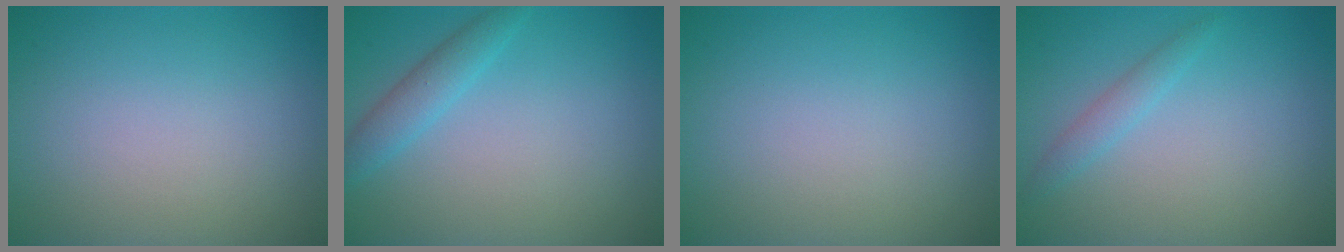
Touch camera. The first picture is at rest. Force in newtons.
{"total": 2.2, "press": 2.2, "slide": 0.1}
{"total": 0.0}
{"total": 1.5, "press": 1.5, "slide": 0.1}